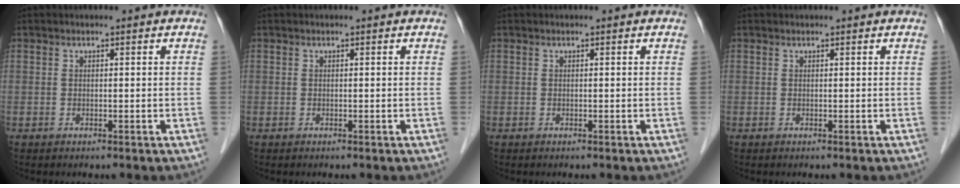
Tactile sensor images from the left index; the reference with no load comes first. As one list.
[{"total": 0.0}, {"total": 0.0}, {"total": 0.0}]